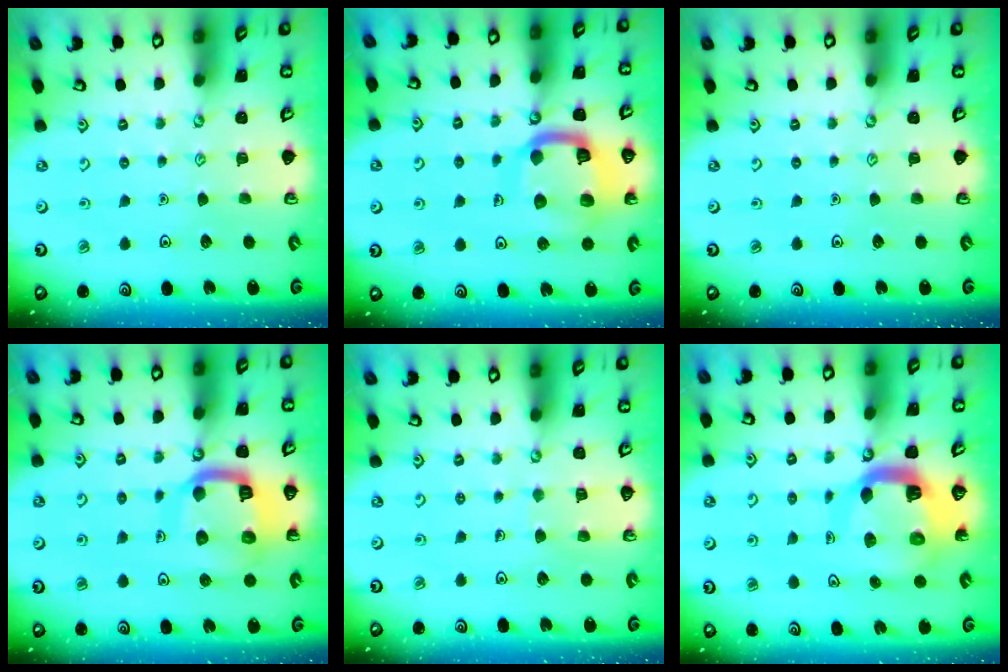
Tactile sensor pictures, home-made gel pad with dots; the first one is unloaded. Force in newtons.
{"total": 15.5, "press": 15.5, "slide": 1.2}
{"total": 0.0}
{"total": 13.8, "press": 13.7, "slide": 1.4}
{"total": 5.9, "press": 5.9, "slide": 0.5}
{"total": 11.8, "press": 11.7, "slide": 1.4}